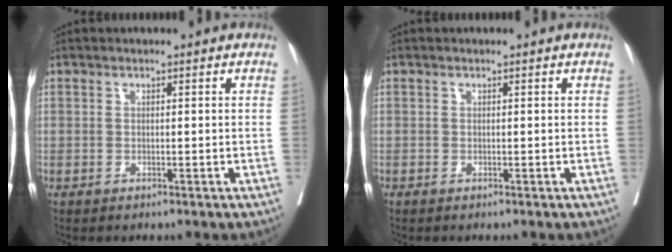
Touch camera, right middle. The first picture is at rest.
{"total": 0.0}